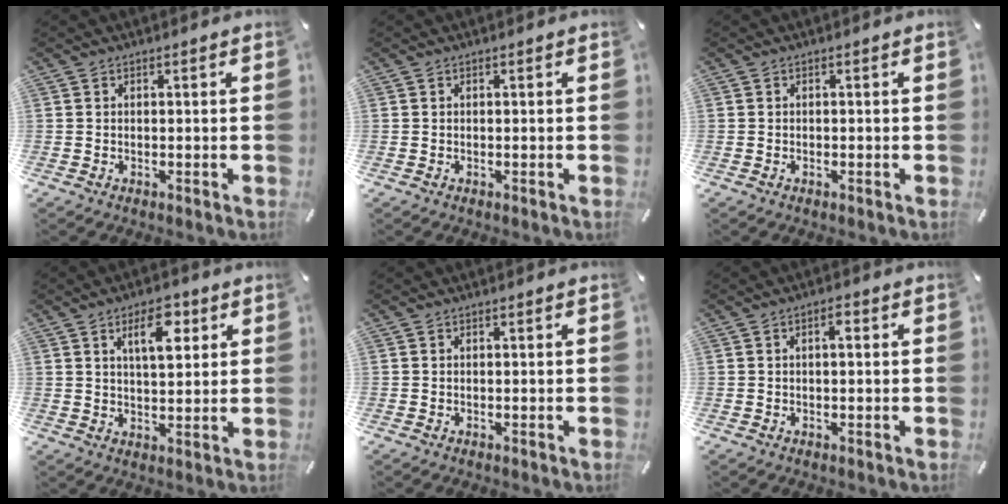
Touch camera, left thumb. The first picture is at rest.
{"total": 0.0}
{"total": 0.0}
{"total": 8.8, "force": [4.1, 4.2, 6.6], "torque": [-0.100, -0.008, 0.065]}
{"total": 0.0}
{"total": 2.2, "force": [0.3, 0.9, 2.0], "torque": [-0.033, 0.005, 0.000]}